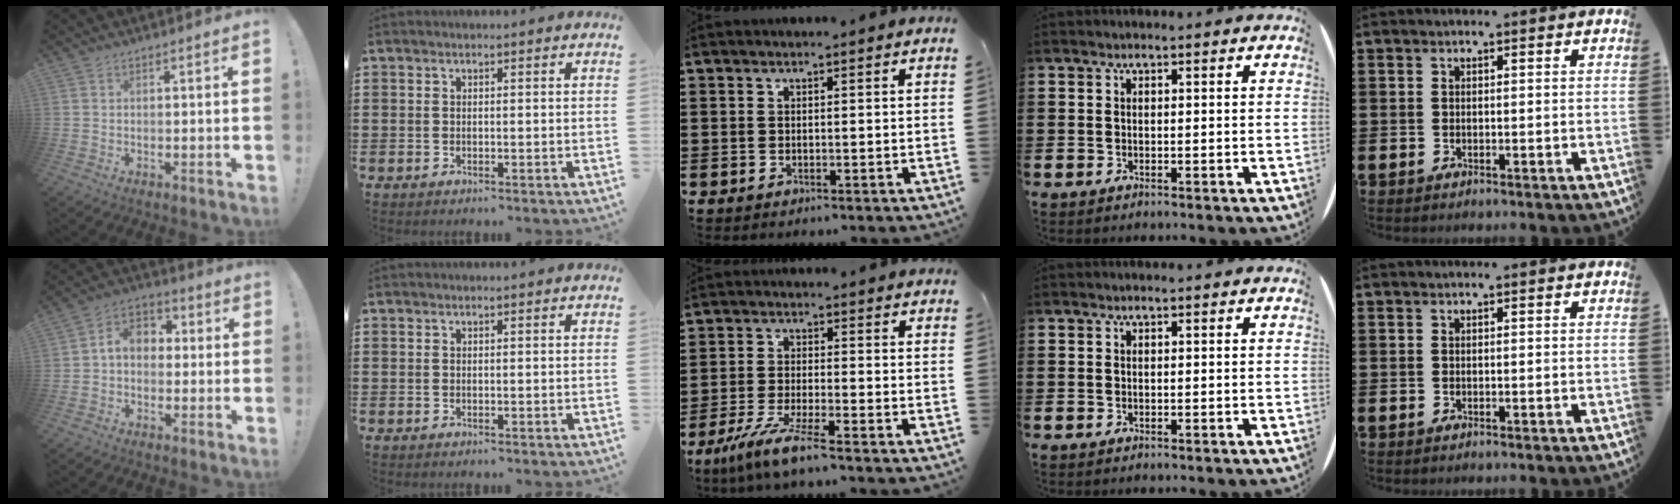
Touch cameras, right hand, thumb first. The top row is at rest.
{"thumb": {"total": 7.6, "force": [0.4, 5.6, 5.1], "torque": [-0.088, 0.019, 0.012]}, "middle": {"total": 6.2, "force": [-4.8, -0.2, 4.0], "torque": [-0.090, -0.020, -0.093]}}